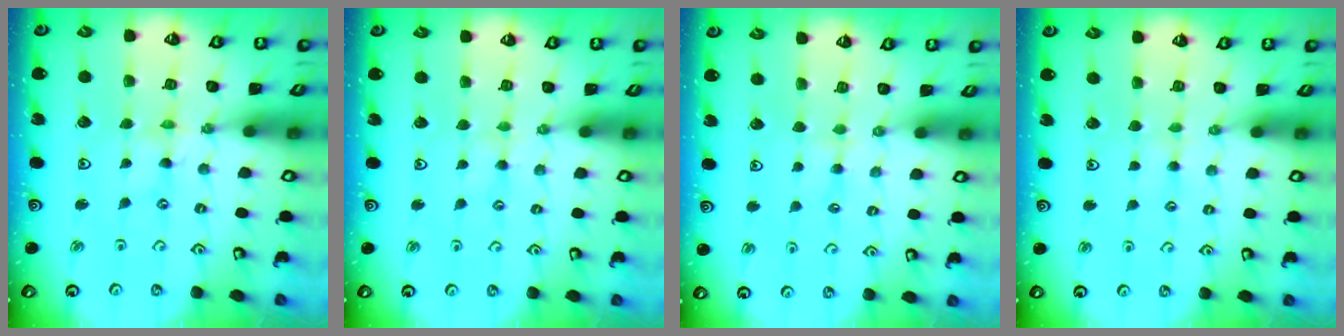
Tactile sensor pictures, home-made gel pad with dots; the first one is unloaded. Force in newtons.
{"total": 2.1, "press": 2.1, "slide": 0.2}
{"total": 1.8, "press": 1.8, "slide": 0.4}
{"total": 2.4, "press": 2.4, "slide": 0.3}